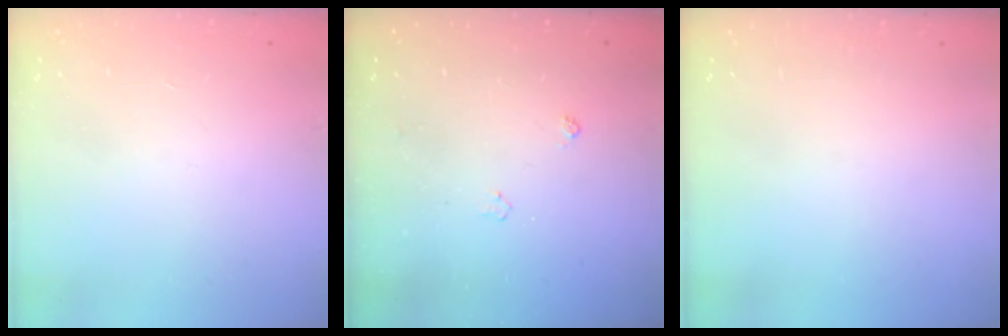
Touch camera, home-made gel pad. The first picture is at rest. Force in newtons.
{"total": 3.3, "press": 3.2, "slide": 0.6}
{"total": 0.0}